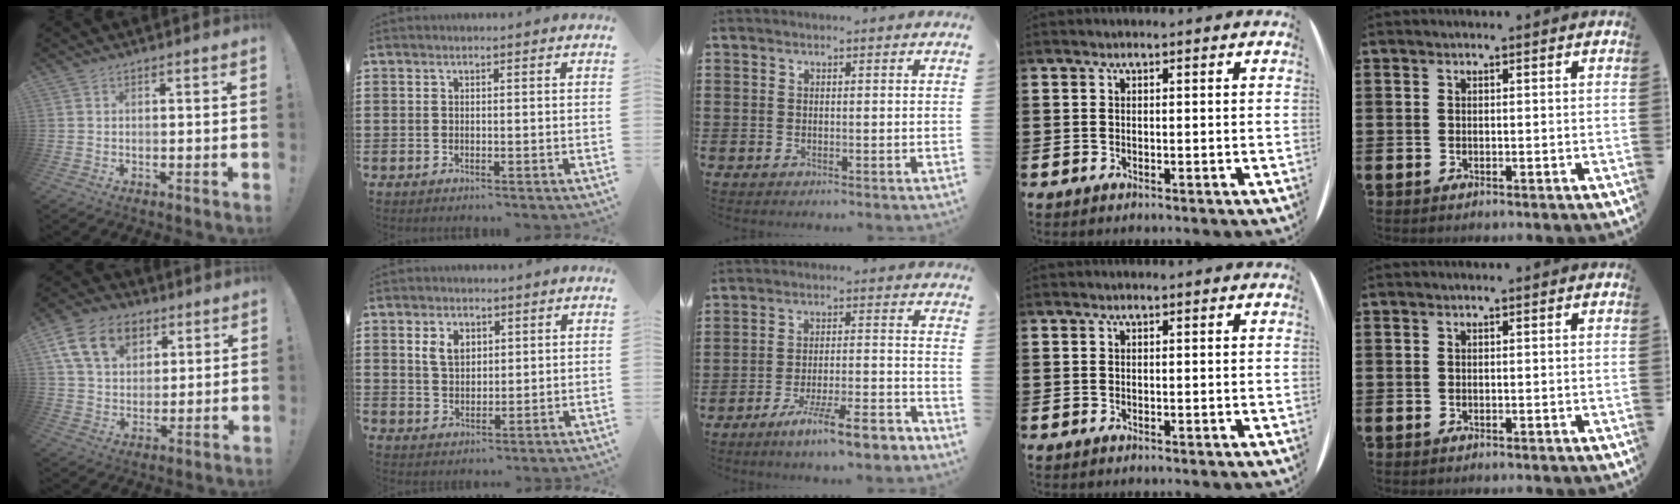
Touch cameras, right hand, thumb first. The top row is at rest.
{"thumb": {"total": 16.7, "force": [7.4, 11.8, 9.2], "torque": [-0.139, -0.028, 0.142]}, "index": {"total": 3.9, "force": [1.6, 2.6, 2.4], "torque": [-0.056, 0.010, 0.028]}, "middle": {"total": 8.6, "force": [-7.1, 0.4, 4.9], "torque": [-0.077, 0.003, -0.128]}}